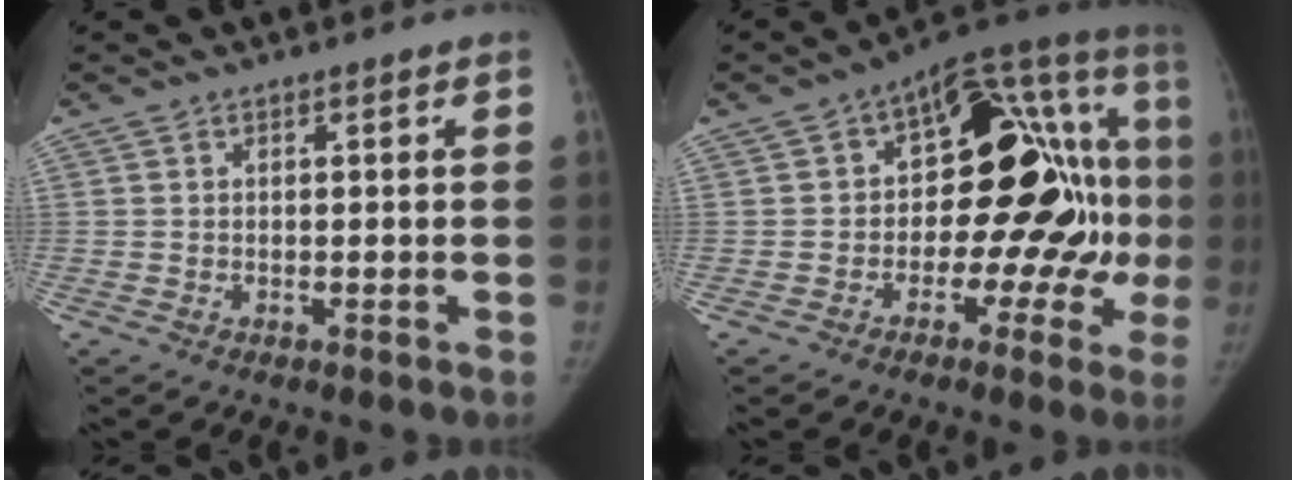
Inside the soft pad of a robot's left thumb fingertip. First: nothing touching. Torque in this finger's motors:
{"motor_torque": [0.46, 0.46, -0.04, 0.09, 0.05]}